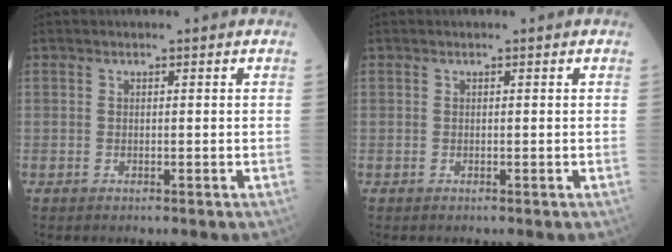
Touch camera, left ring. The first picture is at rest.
{"total": 0.0}